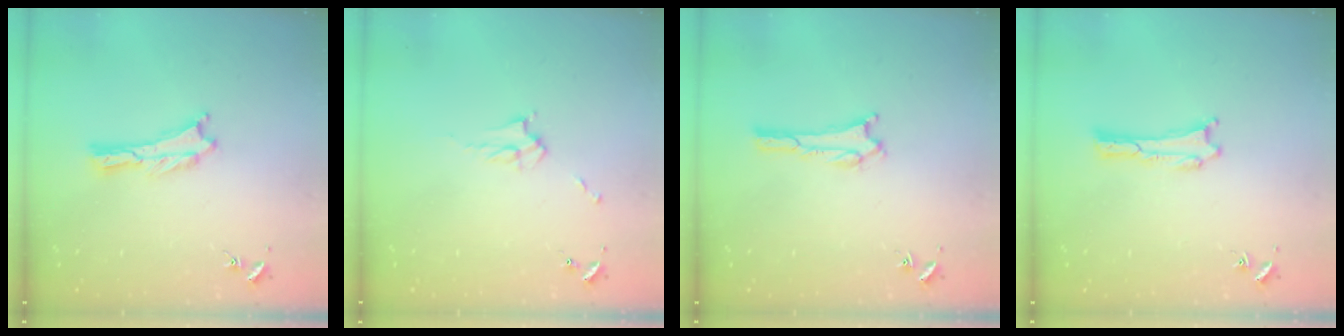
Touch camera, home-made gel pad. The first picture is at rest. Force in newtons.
{"total": 2.9, "press": 2.9, "slide": 0.4}
{"total": 1.1, "press": 1.0, "slide": 0.1}
{"total": 0.0}